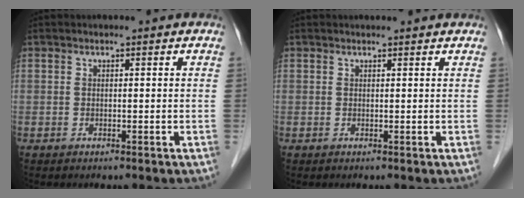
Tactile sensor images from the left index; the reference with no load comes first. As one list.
[{"total": 2.4, "force": [2.3, 0.0, 0.5], "torque": [-0.009, 0.008, 0.025]}]